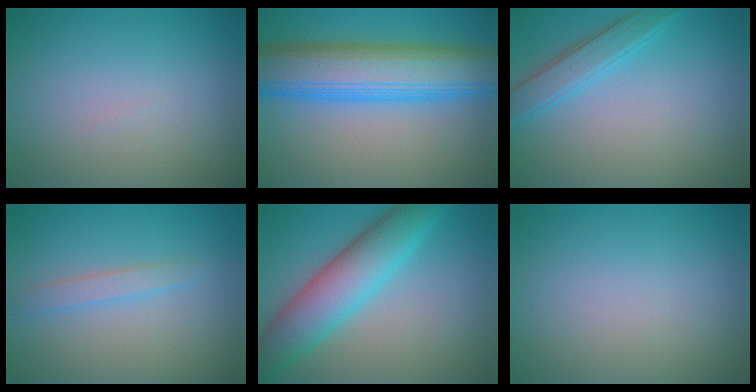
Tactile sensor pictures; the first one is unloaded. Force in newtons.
{"total": 10.0, "press": 10.0, "slide": 0.4}
{"total": 2.8, "press": 2.8, "slide": 0.2}
{"total": 1.5, "press": 1.5, "slide": 0.1}
{"total": 7.0, "press": 7.0, "slide": 0.0}
{"total": 0.0}